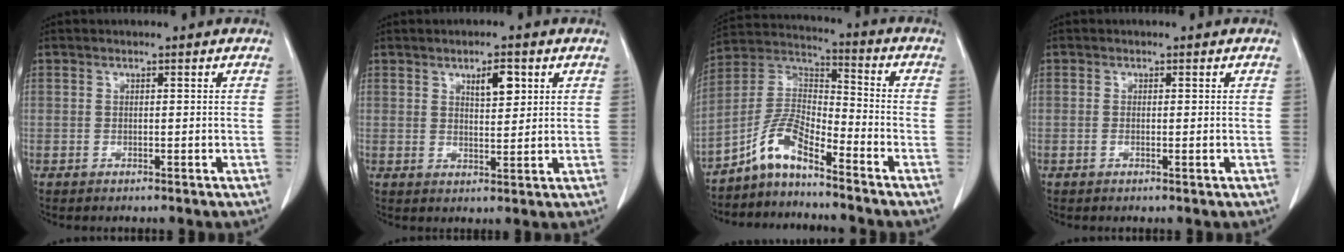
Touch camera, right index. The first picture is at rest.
{"total": 4.1, "force": [2.0, 1.4, 3.4], "torque": [-0.055, -0.002, 0.035]}
{"total": 8.1, "force": [-6.2, 1.7, 5.0], "torque": [-0.114, 0.021, -0.124]}
{"total": 0.7, "force": [-0.1, 0.1, 0.7], "torque": [-0.011, -0.001, 0.001]}